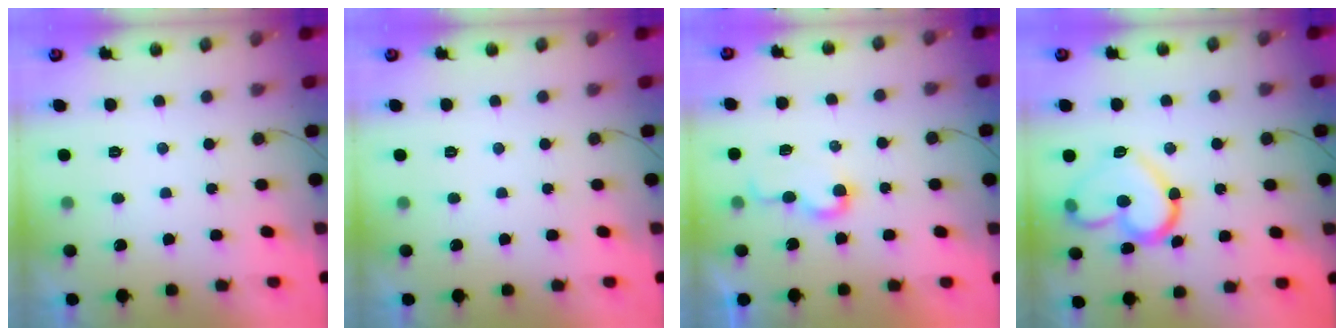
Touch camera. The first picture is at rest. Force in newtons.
{"total": 0.0}
{"total": 4.4, "press": 4.4, "slide": 0.5}
{"total": 16.5, "press": 16.5, "slide": 0.8}